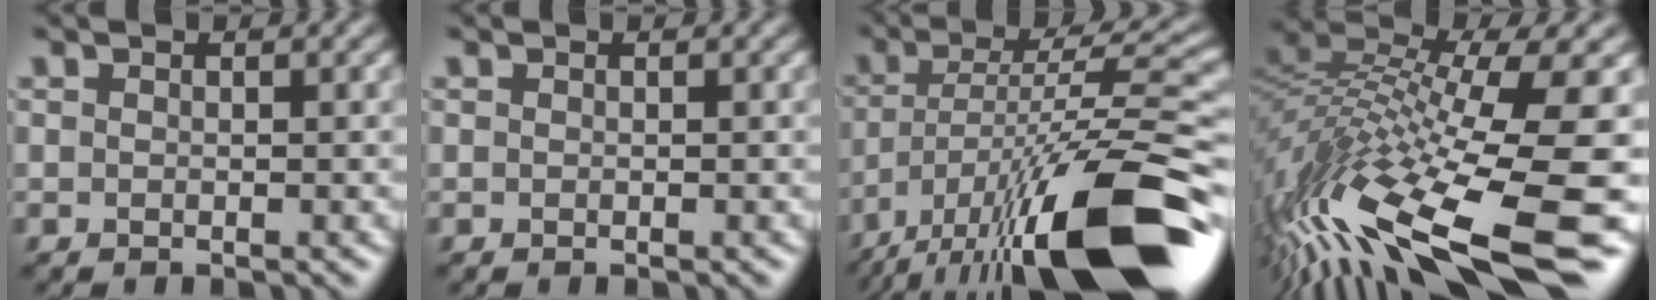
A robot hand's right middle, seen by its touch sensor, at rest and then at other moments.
{"total": 0.0}
{"total": 14.9, "force": [-8.2, 3.6, 11.9], "torque": [-0.198, -0.001, -0.141]}
{"total": 15.2, "force": [-6.0, 4.2, 13.3], "torque": [-0.276, 0.009, -0.100]}